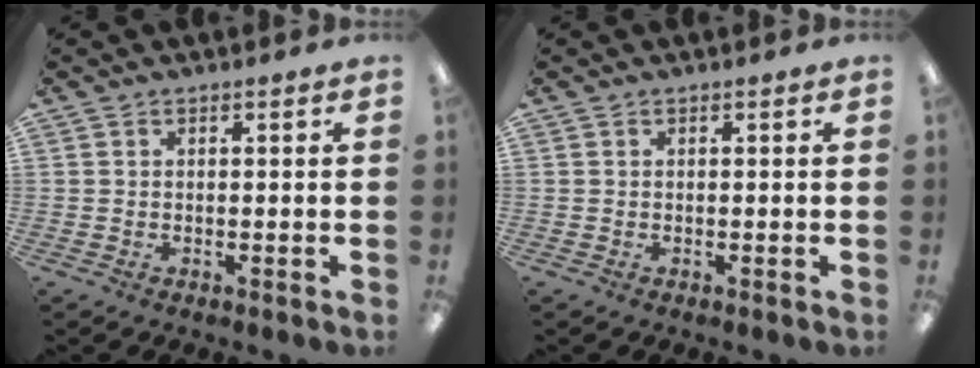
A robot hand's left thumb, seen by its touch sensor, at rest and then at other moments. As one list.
[{"total": 0.0}]